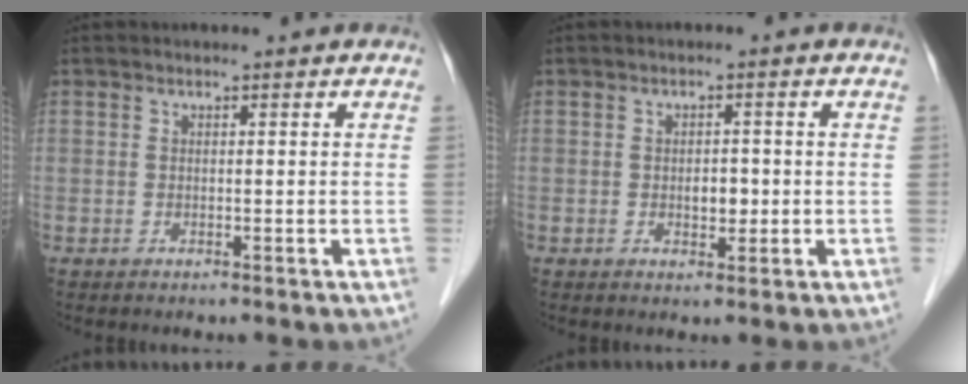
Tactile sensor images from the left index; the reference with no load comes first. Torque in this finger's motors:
{"motor_torque": [0.10, 0.08, 0.02, 0.03]}